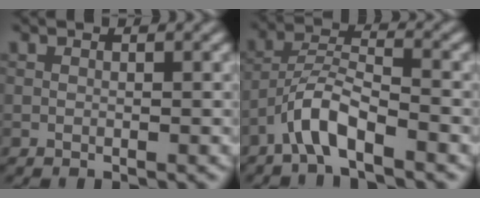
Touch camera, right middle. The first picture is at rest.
{"total": 4.1, "force": [-2.9, 0.7, 2.8], "torque": [-0.052, 0.014, -0.060]}